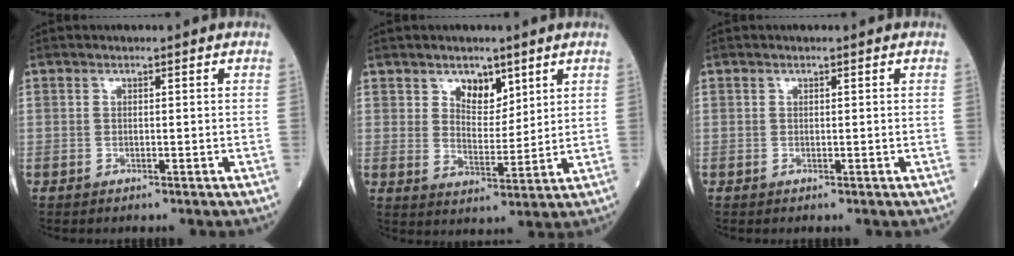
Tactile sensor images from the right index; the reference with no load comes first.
{"total": 5.2, "force": [3.3, 2.9, 2.9], "torque": [-0.041, -0.004, 0.060]}
{"total": 0.0}